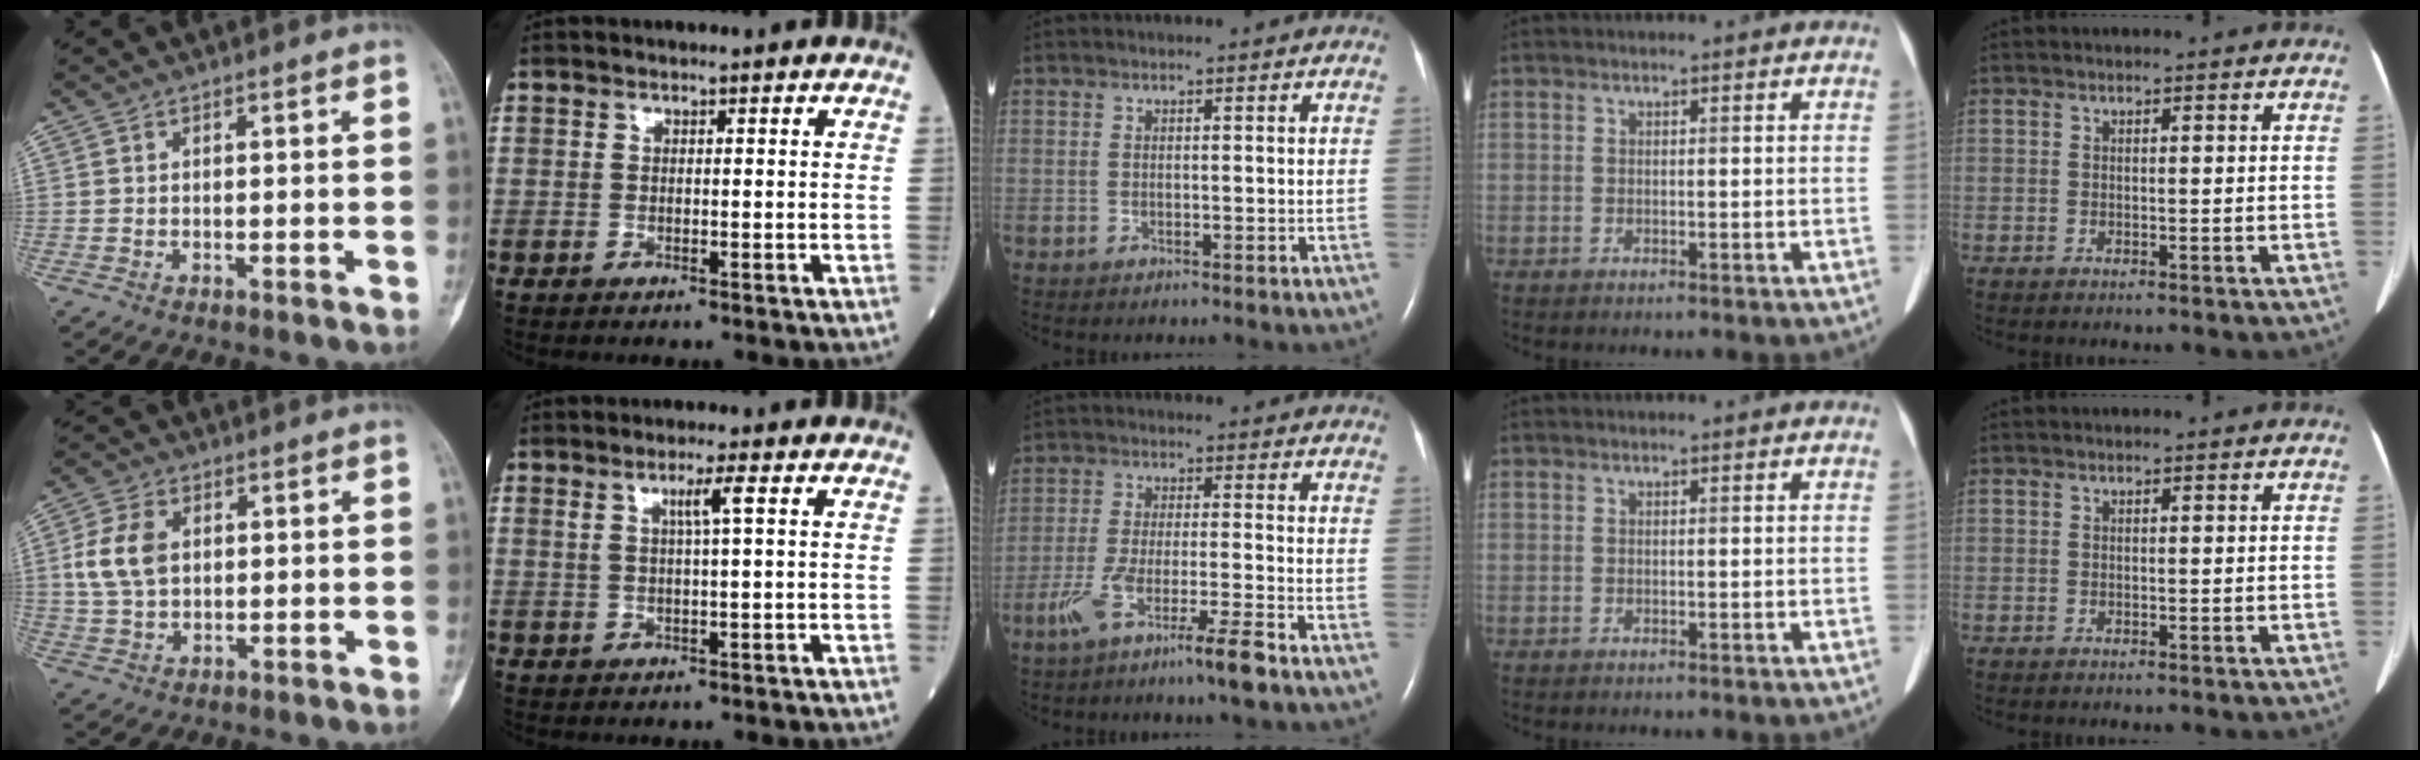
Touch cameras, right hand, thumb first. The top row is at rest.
{"thumb": {"total": 7.8, "force": [1.5, 5.2, 5.6], "torque": [-0.112, 0.002, 0.032]}, "index": {"total": 3.1, "force": [1.1, -0.4, 2.8], "torque": [-0.053, -0.001, 0.020]}, "middle": {"total": 8.2, "force": [-5.4, -0.4, 6.1], "torque": [-0.119, -0.015, -0.101]}}